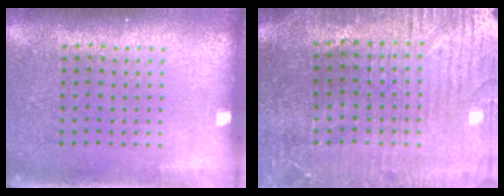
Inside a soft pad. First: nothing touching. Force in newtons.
{"total": 1.6, "press": 1.5, "slide": 0.5}